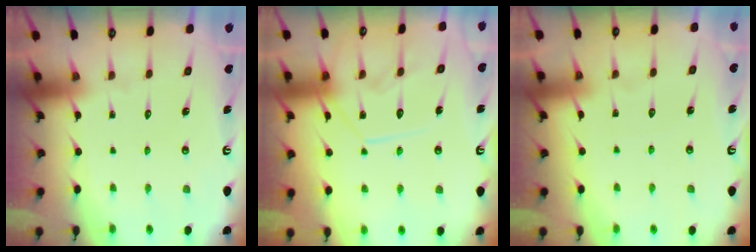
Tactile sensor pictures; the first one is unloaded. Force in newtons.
{"total": 11.8, "press": 11.7, "slide": 1.0}
{"total": 2.1, "press": 2.1, "slide": 0.3}